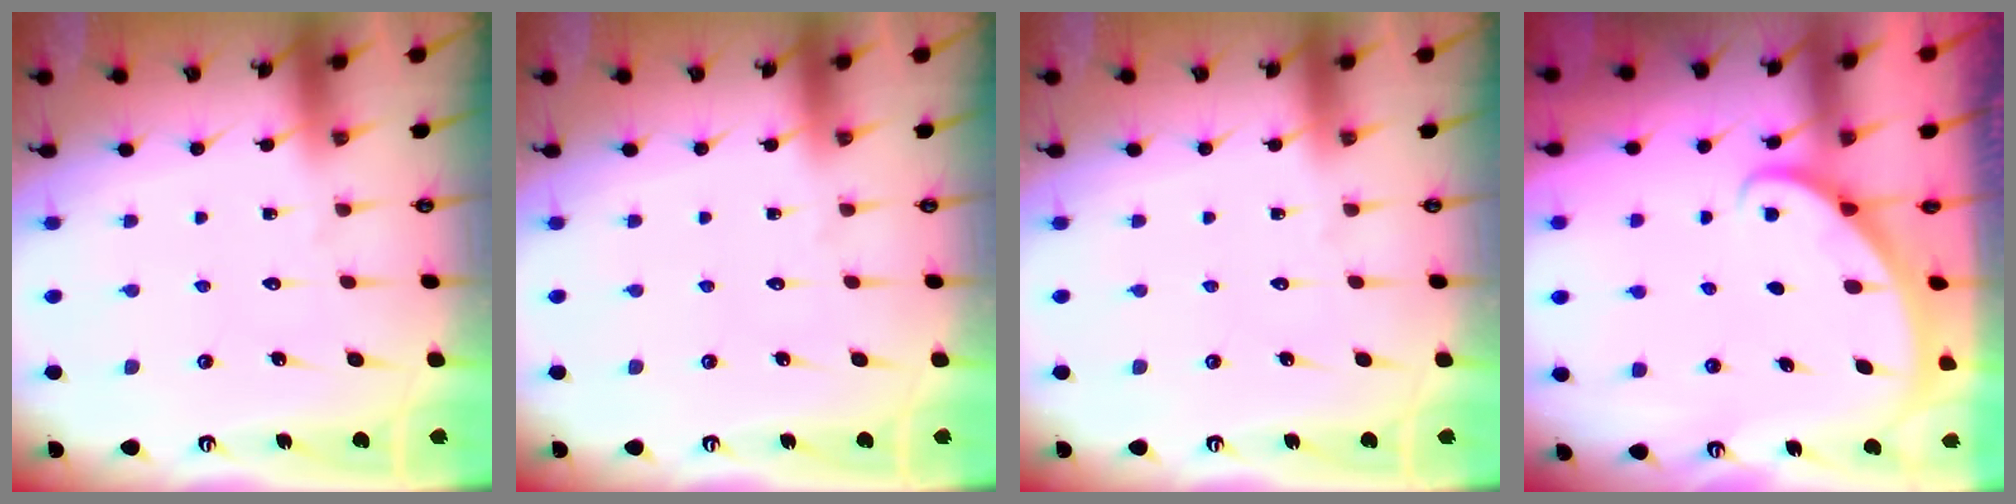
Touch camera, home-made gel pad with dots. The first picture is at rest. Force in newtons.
{"total": 0.0}
{"total": 0.0}
{"total": 2.1, "press": 2.1, "slide": 0.1}